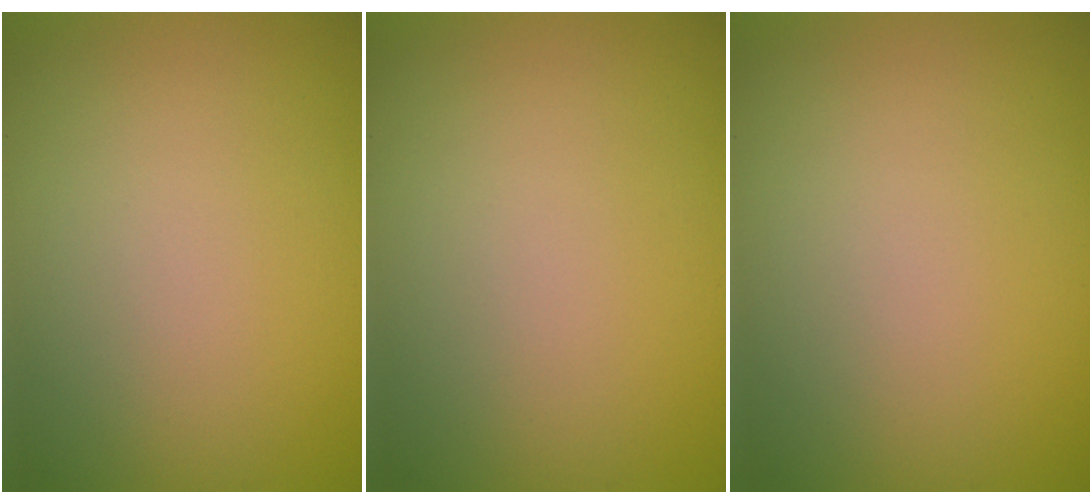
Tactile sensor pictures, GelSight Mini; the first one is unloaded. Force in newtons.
{"total": 0.0}
{"total": 0.0}